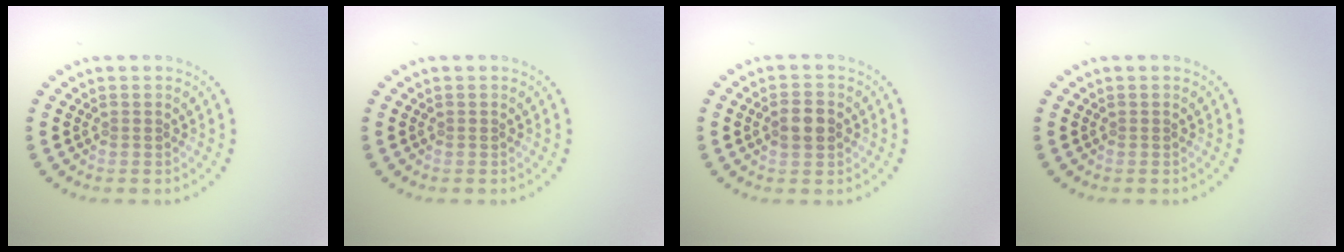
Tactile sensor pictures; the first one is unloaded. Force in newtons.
{"total": 0.0}
{"total": 2.4, "press": 2.4, "slide": 0.2}
{"total": 0.0}